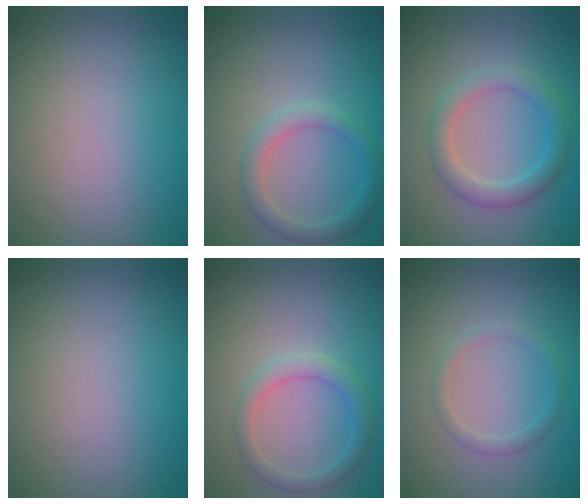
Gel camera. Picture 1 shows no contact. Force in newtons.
{"total": 2.3, "press": 2.3, "slide": 0.1}
{"total": 3.1, "press": 3.1, "slide": 0.1}
{"total": 0.0}
{"total": 2.2, "press": 2.2, "slide": 0.1}
{"total": 1.3, "press": 1.3, "slide": 0.1}